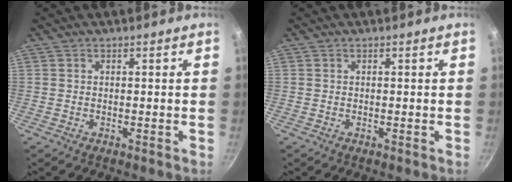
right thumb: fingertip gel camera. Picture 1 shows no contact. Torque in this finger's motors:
{"motor_torque": [-0.12, 0.11, 0.04, -0.04, 0.00]}